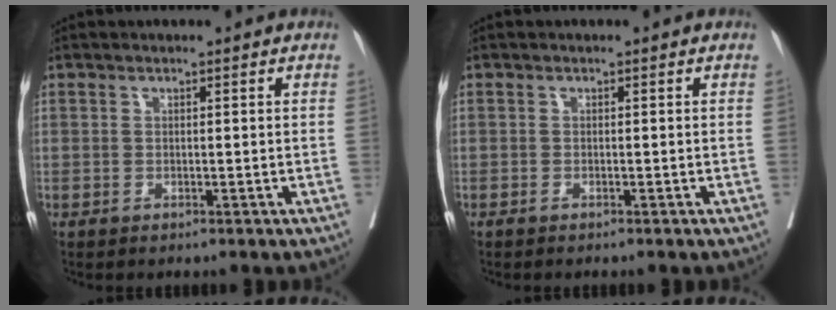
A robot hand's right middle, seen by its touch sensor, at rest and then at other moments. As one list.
[{"total": 0.6, "force": [-0.5, 0.0, 0.3], "torque": [-0.005, -0.001, -0.010]}]